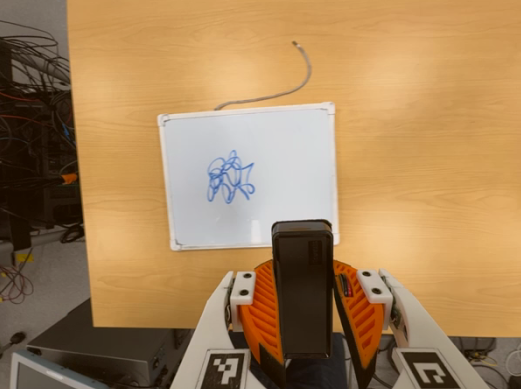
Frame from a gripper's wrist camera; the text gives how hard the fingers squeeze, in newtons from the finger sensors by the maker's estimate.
{"total": 8.5, "left": 7.7, "right": 9.3}